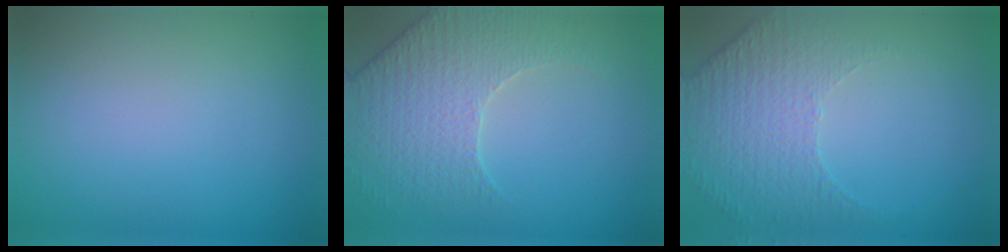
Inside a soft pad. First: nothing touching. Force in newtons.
{"total": 4.3, "press": 4.2, "slide": 0.9}
{"total": 5.2, "press": 3.4, "slide": 4.0}